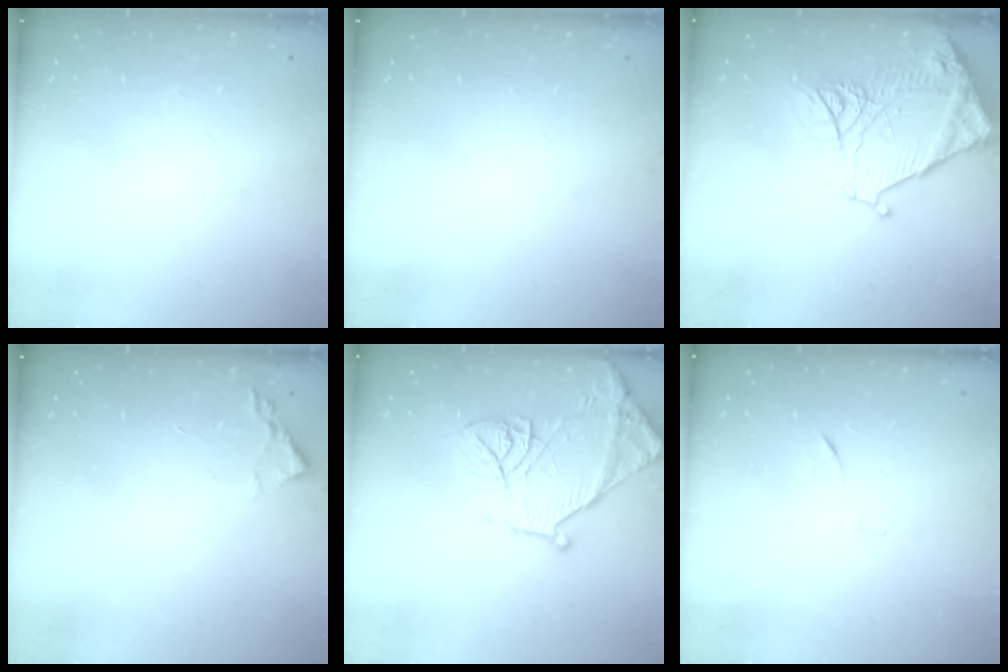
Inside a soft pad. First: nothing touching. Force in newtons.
{"total": 0.0}
{"total": 16.3, "press": 16.2, "slide": 1.7}
{"total": 1.8, "press": 1.8, "slide": 0.3}
{"total": 14.6, "press": 14.6, "slide": 1.0}
{"total": 6.5, "press": 6.5, "slide": 0.5}